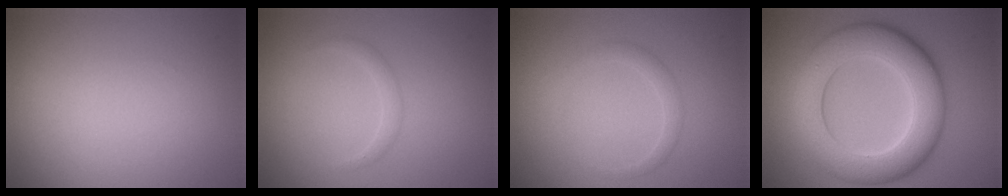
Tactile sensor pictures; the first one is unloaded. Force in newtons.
{"total": 1.0, "press": 1.0, "slide": 0.1}
{"total": 1.4, "press": 1.4, "slide": 0.1}
{"total": 9.2, "press": 9.2, "slide": 0.4}